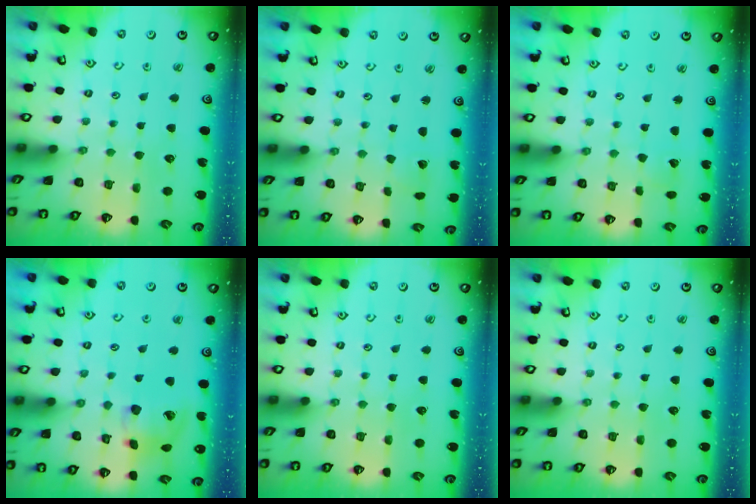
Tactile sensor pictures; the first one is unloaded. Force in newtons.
{"total": 1.6, "press": 1.6, "slide": 0.0}
{"total": 2.7, "press": 2.6, "slide": 0.3}
{"total": 15.6, "press": 15.4, "slide": 2.4}
{"total": 0.0}
{"total": 0.0}